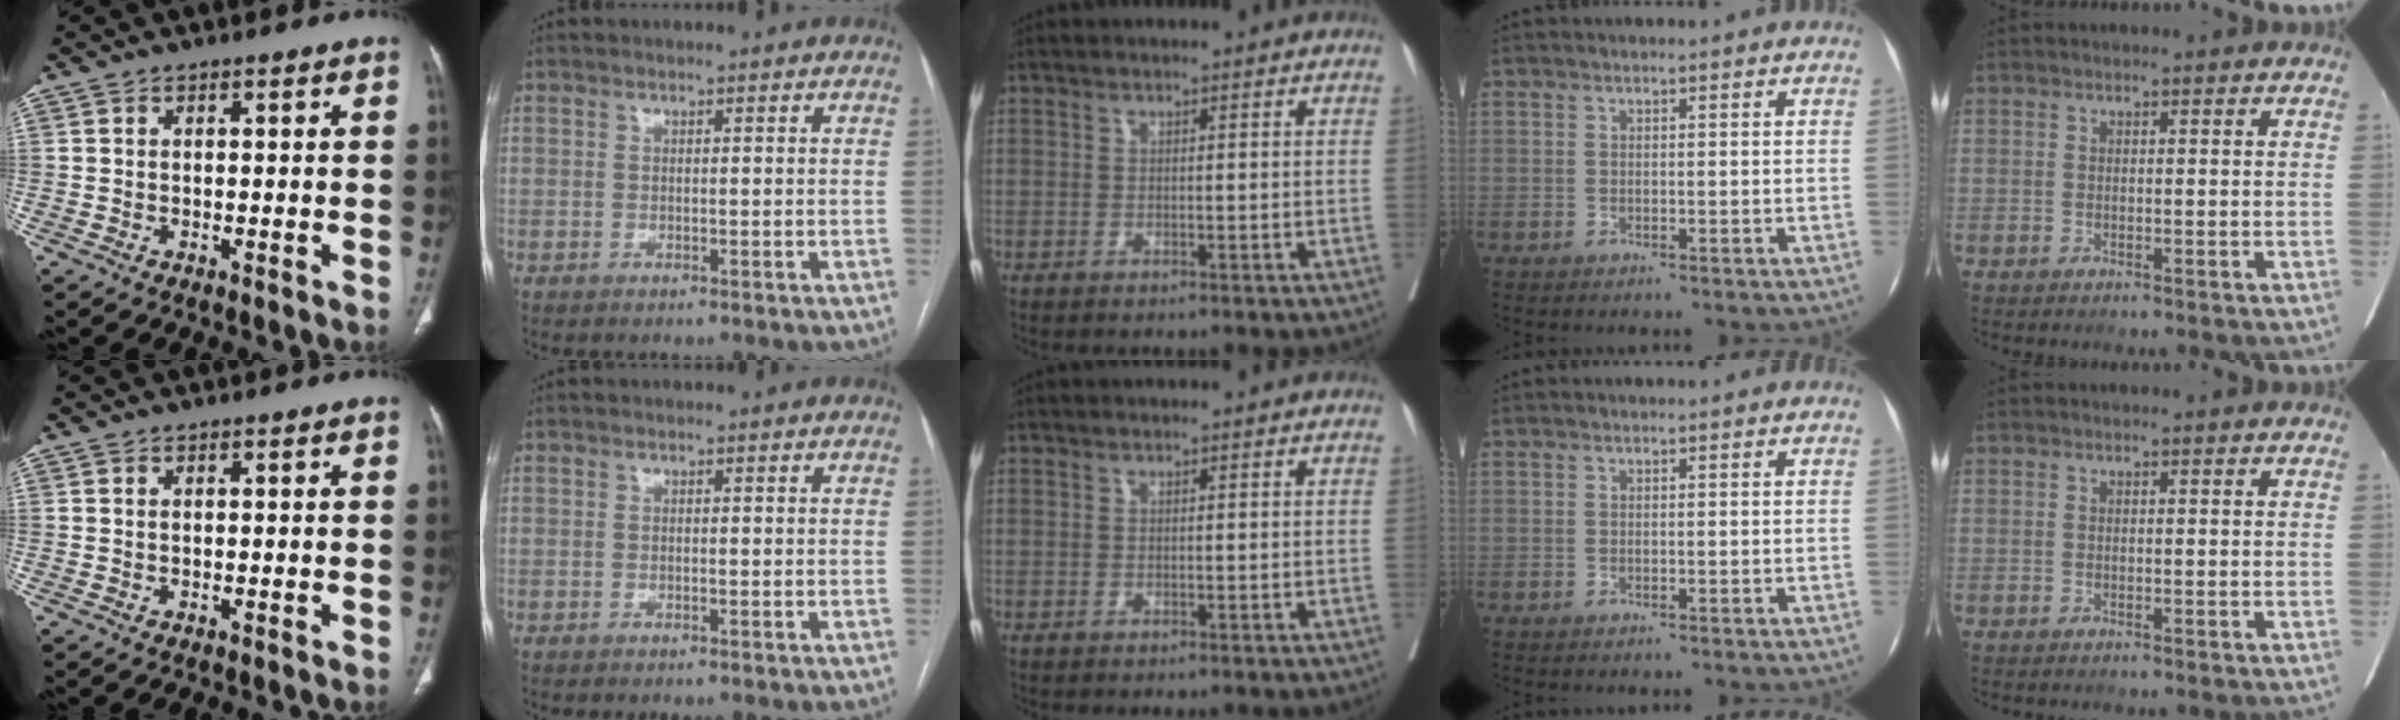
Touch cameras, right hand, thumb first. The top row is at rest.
{}